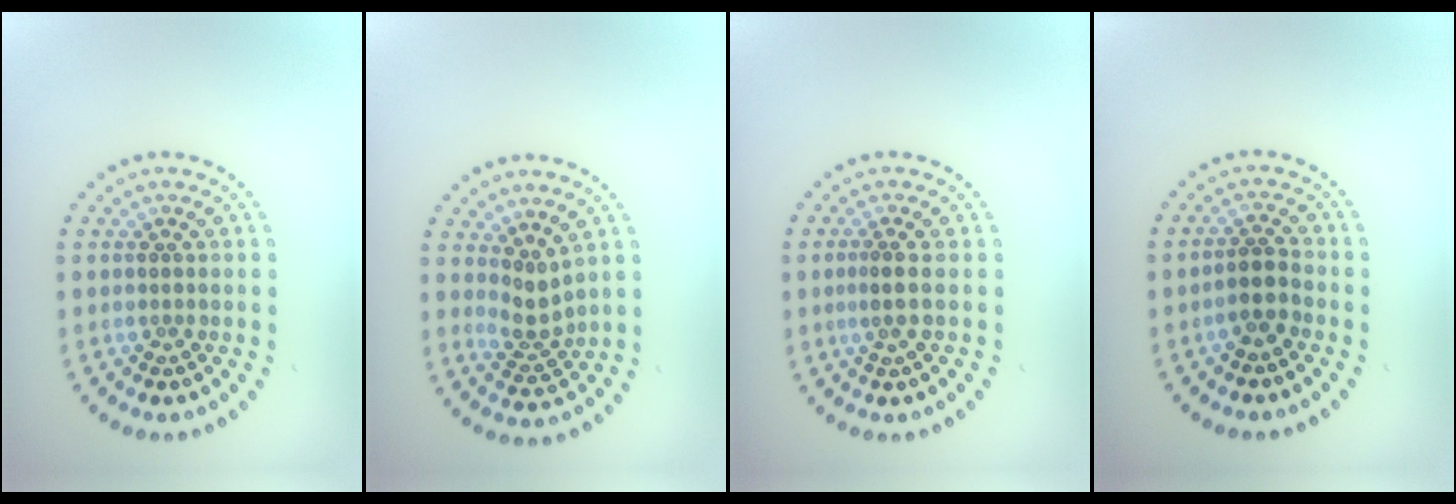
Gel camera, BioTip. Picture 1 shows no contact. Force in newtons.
{"total": 2.2, "press": 1.6, "slide": 1.5}
{"total": 1.5, "press": 1.3, "slide": 0.8}
{"total": 2.2, "press": 1.9, "slide": 1.2}